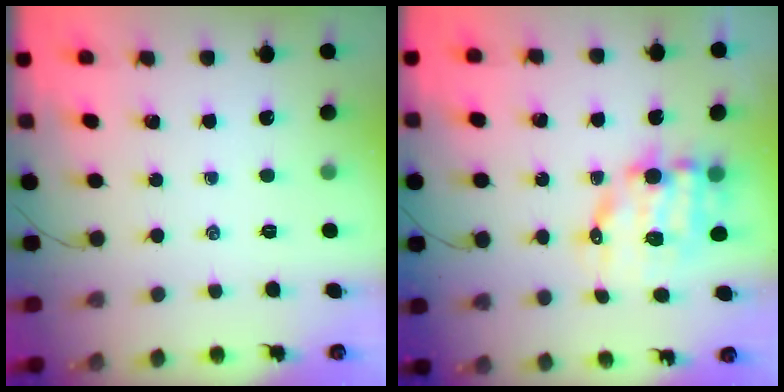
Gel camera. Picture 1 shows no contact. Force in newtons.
{"total": 10.7, "press": 10.4, "slide": 2.5}